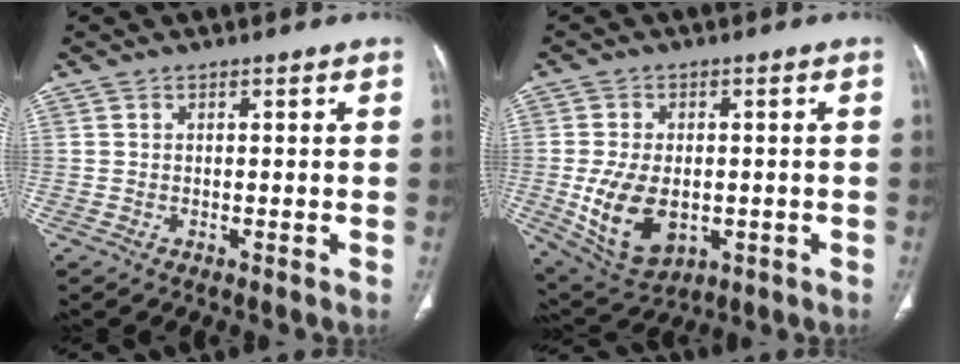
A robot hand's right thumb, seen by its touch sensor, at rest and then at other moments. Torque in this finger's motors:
{"motor_torque": [-0.25, 0.72, 0.14, -0.22, 0.33]}